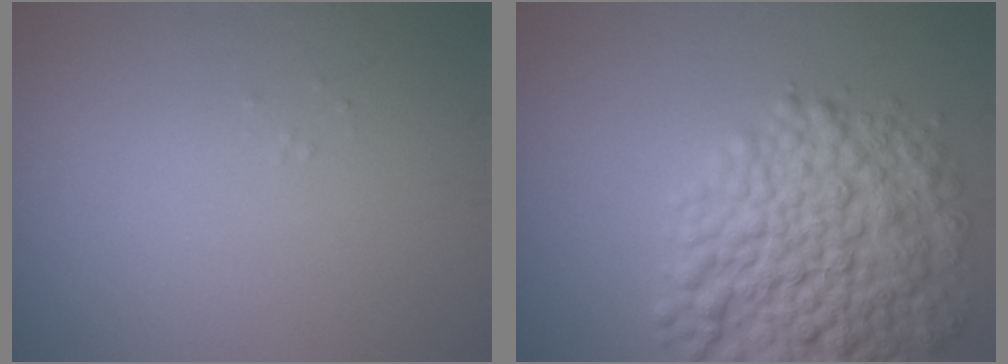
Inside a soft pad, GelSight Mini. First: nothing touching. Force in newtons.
{"total": 9.6, "press": 9.6, "slide": 0.3}